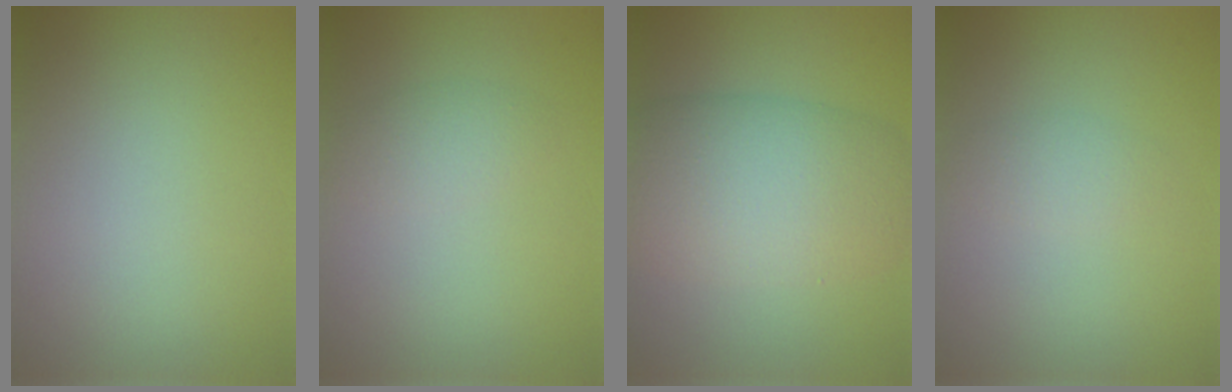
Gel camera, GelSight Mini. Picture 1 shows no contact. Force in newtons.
{"total": 1.8, "press": 1.8, "slide": 0.1}
{"total": 9.5, "press": 9.5, "slide": 0.5}
{"total": 1.4, "press": 1.4, "slide": 0.0}